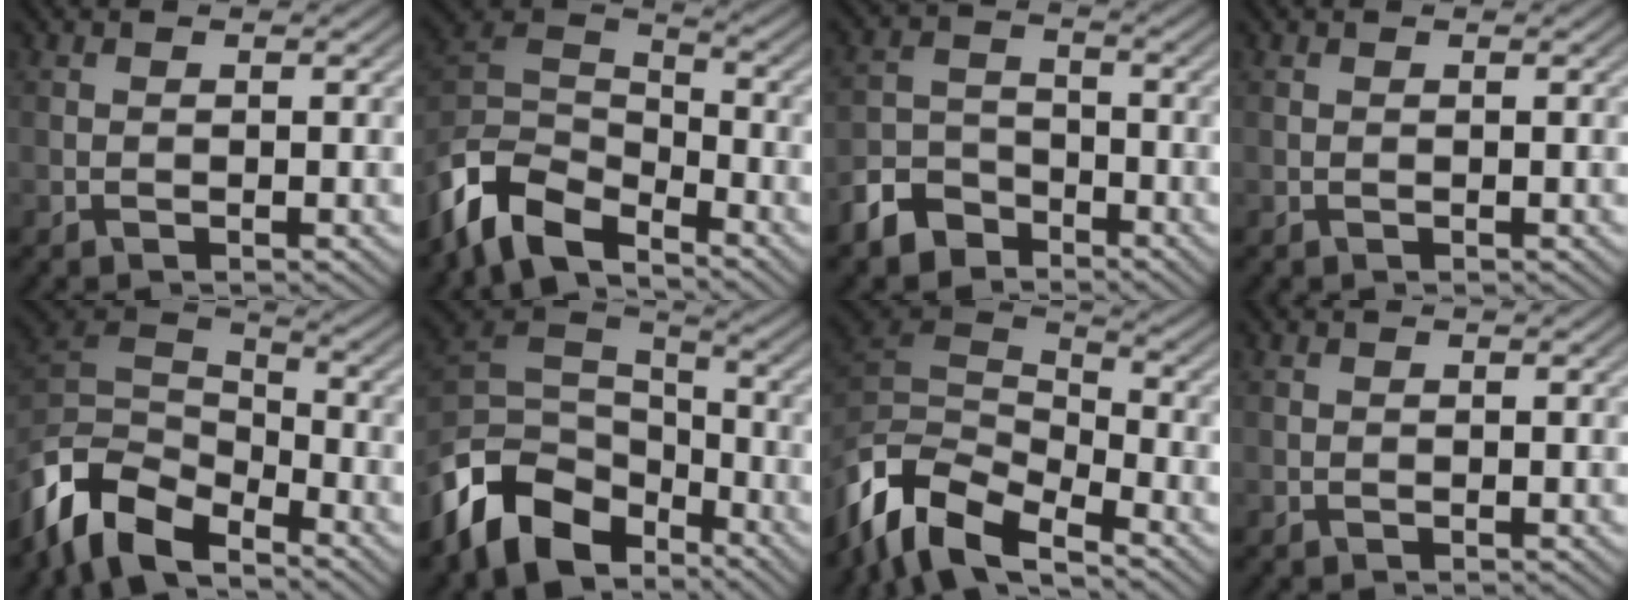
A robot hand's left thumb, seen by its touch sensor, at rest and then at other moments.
{"total": 10.3, "force": [-7.6, 4.7, 5.2], "torque": [-0.116, -0.005, -0.167]}
{"total": 6.3, "force": [-4.6, 3.7, 2.2], "torque": [-0.052, -0.002, -0.105]}
{"total": 0.0}
{"total": 11.4, "force": [-7.8, 5.6, 6.0], "torque": [-0.135, -0.006, -0.164]}
{"total": 11.9, "force": [-7.4, 7.0, 6.1], "torque": [-0.146, -0.007, -0.150]}
{"total": 11.3, "force": [-7.3, 4.9, 7.1], "torque": [-0.158, -0.006, -0.142]}
{"total": 0.0}